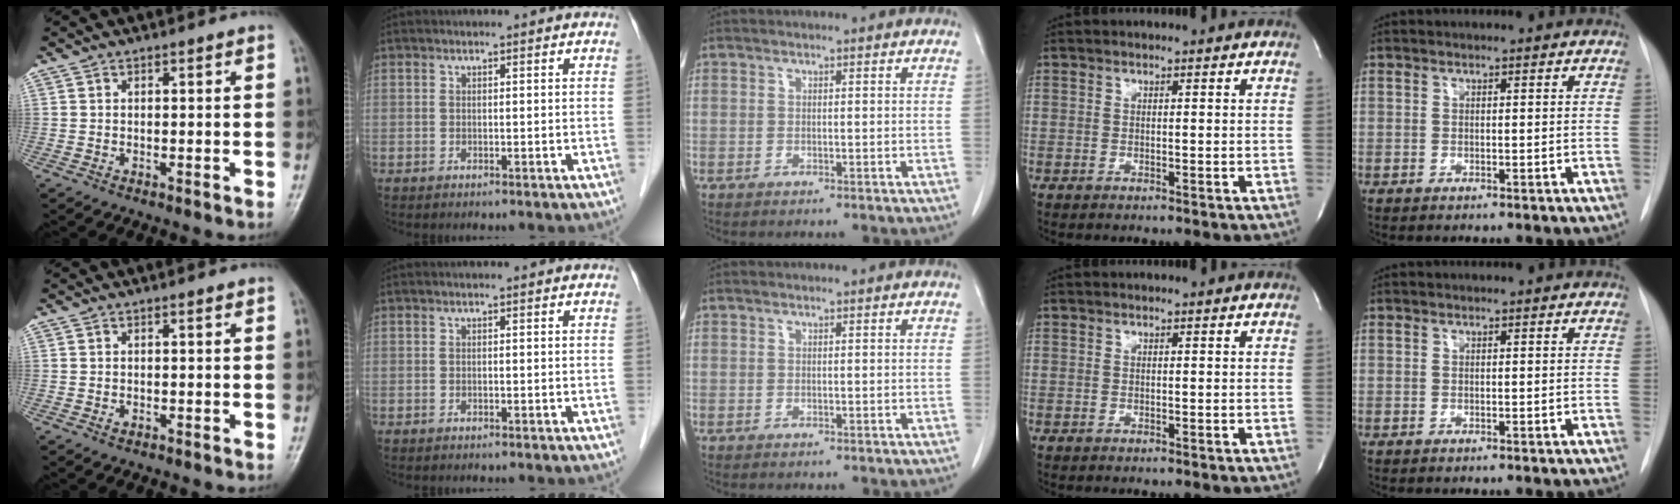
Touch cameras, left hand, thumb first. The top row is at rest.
{"thumb": {"total": 0.9, "force": [-0.1, 0.6, 0.7], "torque": [-0.009, 0.002, 0.001]}}